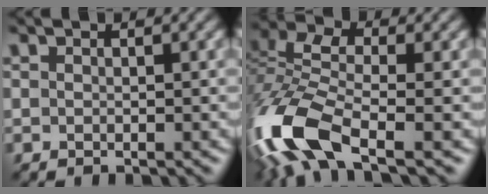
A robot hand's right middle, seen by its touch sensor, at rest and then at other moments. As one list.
[{"total": 11.4, "force": [-5.4, 5.3, 8.5], "torque": [-0.206, -0.004, -0.118]}]